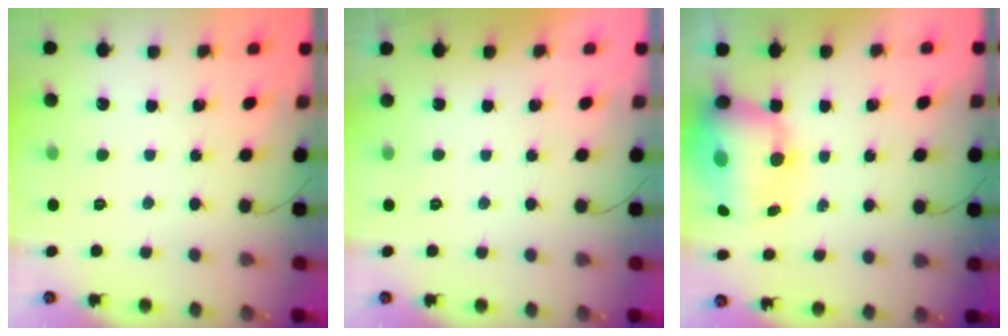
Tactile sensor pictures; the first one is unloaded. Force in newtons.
{"total": 0.0}
{"total": 15.1, "press": 14.7, "slide": 3.7}